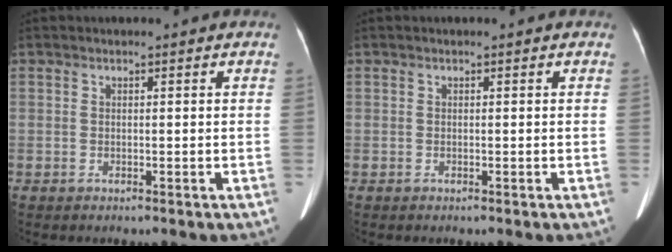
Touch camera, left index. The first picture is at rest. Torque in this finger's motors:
{"motor_torque": [0.01, 0.01, 0.00, 0.00]}